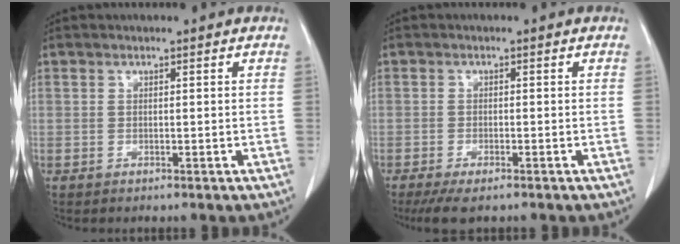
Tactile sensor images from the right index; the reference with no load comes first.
{"total": 4.5, "force": [-3.3, 1.1, 2.9], "torque": [-0.046, -0.010, -0.050]}